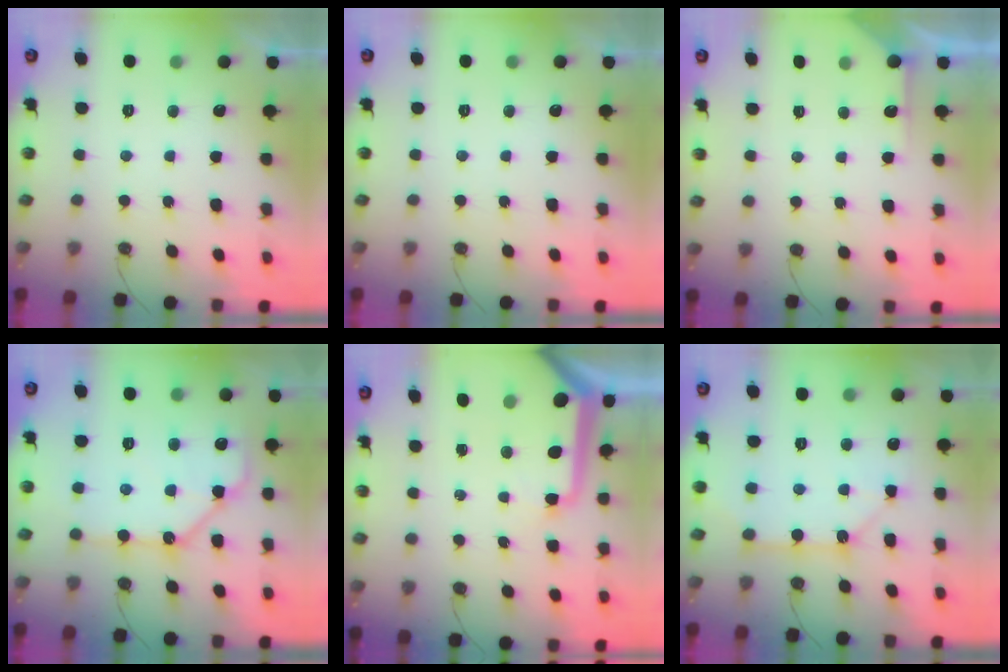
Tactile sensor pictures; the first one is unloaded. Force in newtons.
{"total": 0.0}
{"total": 3.3, "press": 3.3, "slide": 0.4}
{"total": 12.8, "press": 12.8, "slide": 1.1}
{"total": 12.9, "press": 12.8, "slide": 1.2}
{"total": 11.5, "press": 11.4, "slide": 1.2}